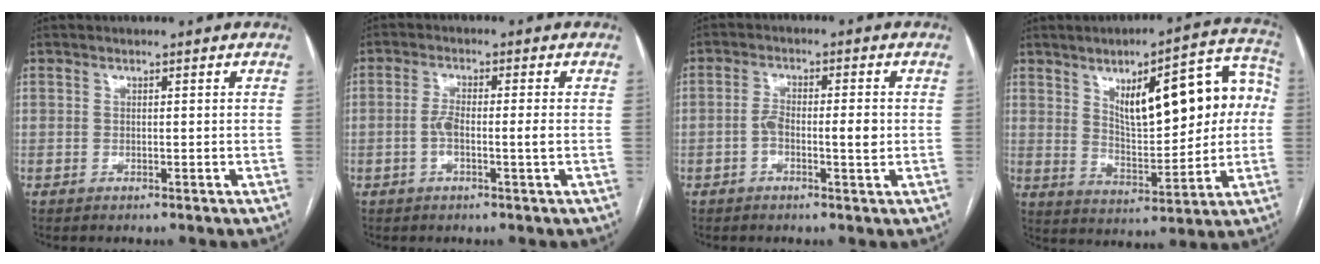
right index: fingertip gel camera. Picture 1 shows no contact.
{"total": 3.9, "force": [-0.8, 0.4, 3.8], "torque": [-0.076, 0.007, -0.015]}
{"total": 4.7, "force": [-0.8, 1.3, 4.4], "torque": [-0.079, 0.011, -0.013]}
{"total": 17.8, "force": [3.9, 5.8, 16.4], "torque": [-0.223, 0.035, 0.064]}